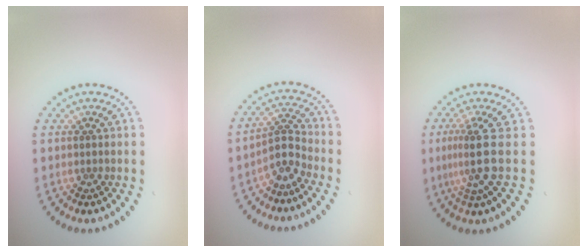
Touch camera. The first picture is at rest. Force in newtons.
{"total": 2.5, "press": 1.8, "slide": 1.8}
{"total": 3.3, "press": 2.4, "slide": 2.3}